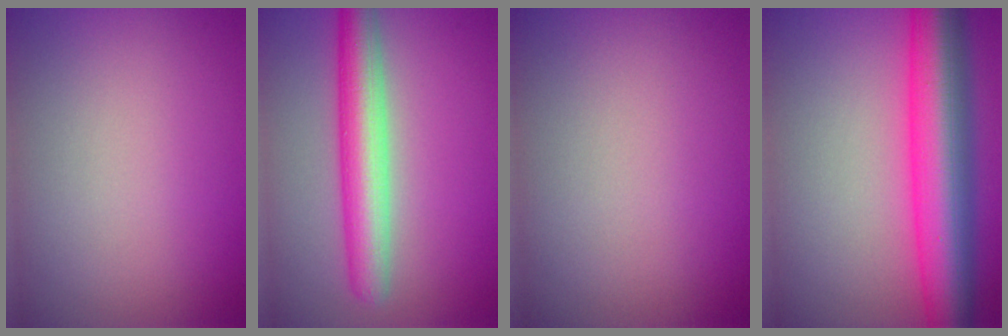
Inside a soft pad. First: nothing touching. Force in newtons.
{"total": 5.9, "press": 5.9, "slide": 0.1}
{"total": 0.0}
{"total": 10.3, "press": 10.3, "slide": 0.1}